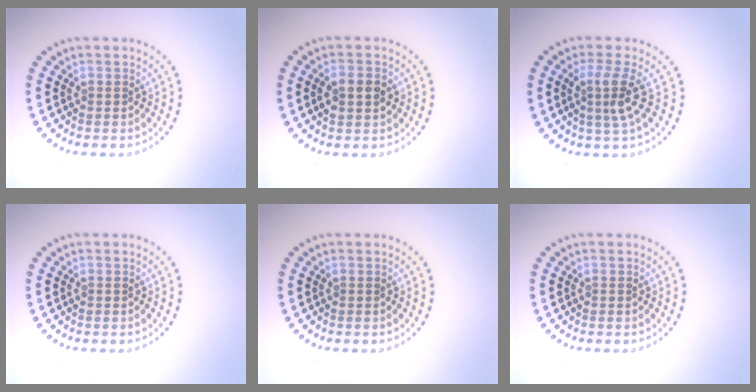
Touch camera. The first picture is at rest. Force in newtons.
{"total": 3.1, "press": 3.1, "slide": 0.3}
{"total": 2.9, "press": 2.1, "slide": 2.0}
{"total": 0.0}
{"total": 0.0}
{"total": 0.0}